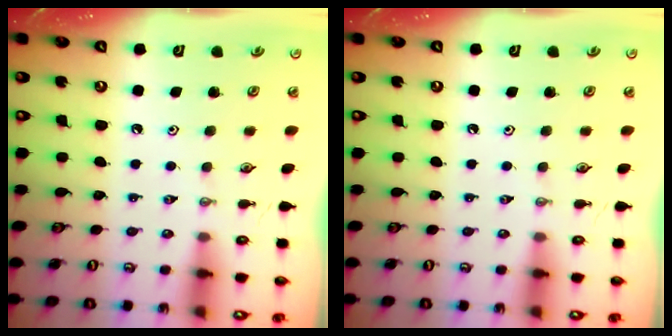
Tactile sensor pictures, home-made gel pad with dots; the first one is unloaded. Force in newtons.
{"total": 0.0}